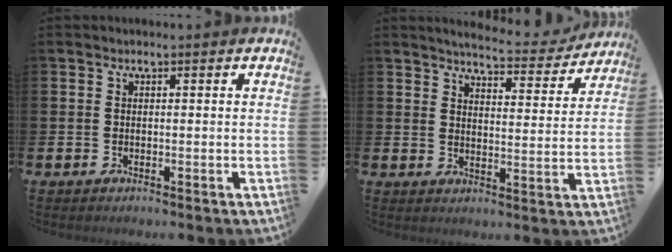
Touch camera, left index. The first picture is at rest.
{"total": 5.2, "force": [5.0, 0.6, 1.1], "torque": [-0.030, -0.039, 0.083]}